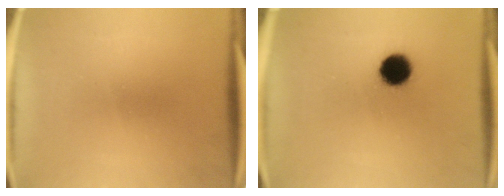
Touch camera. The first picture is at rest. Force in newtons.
{"total": 8.6}